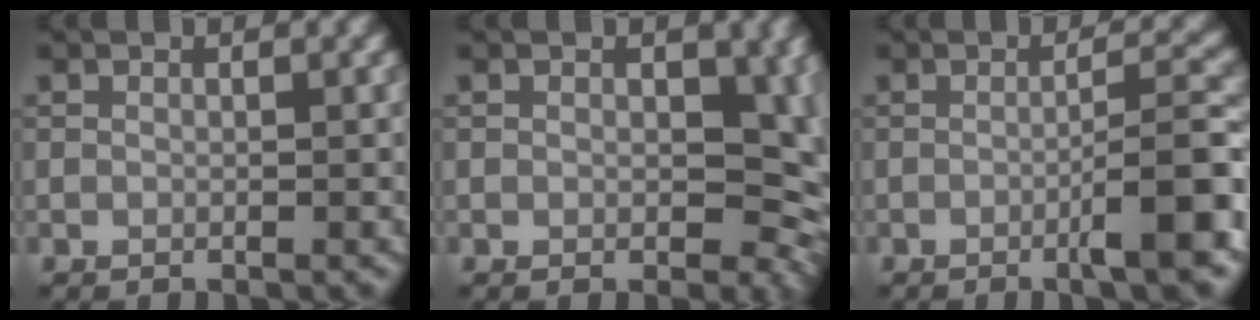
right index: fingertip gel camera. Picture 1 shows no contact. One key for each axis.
{"total": 8.1, "fx": 0.4, "fy": 5.3, "fz": 6.2, "tx": -0.048, "ty": -0.007, "tz": 0.005}
{"total": 5.6, "fx": -2.0, "fy": 0.7, "fz": 5.2, "tx": -0.068, "ty": 0.015, "tz": -0.041}